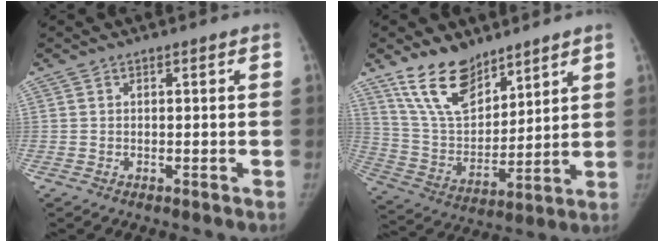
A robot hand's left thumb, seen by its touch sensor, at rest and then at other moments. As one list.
[{"total": 14.3, "force": [10.4, 7.0, 6.9], "torque": [-0.092, -0.059, 0.208]}]